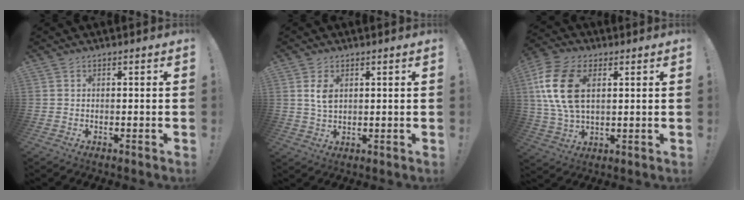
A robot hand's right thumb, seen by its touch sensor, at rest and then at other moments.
{"total": 5.3, "force": [1.8, 3.3, 3.7], "torque": [-0.066, -0.006, 0.031]}
{"total": 16.4, "force": [4.3, 10.1, 12.2], "torque": [-0.247, 0.002, 0.080]}